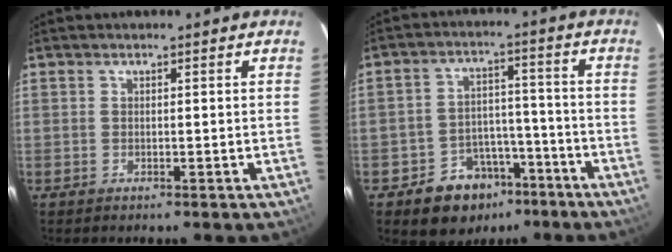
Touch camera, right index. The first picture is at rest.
{"total": 10.8, "force": [-7.0, 7.6, 3.4], "torque": [-0.077, 0.030, -0.086]}